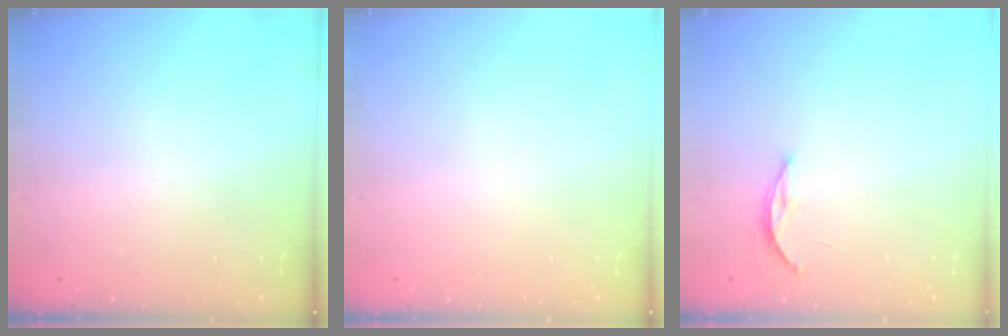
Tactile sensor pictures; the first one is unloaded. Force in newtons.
{"total": 0.0}
{"total": 3.7, "press": 3.7, "slide": 0.5}